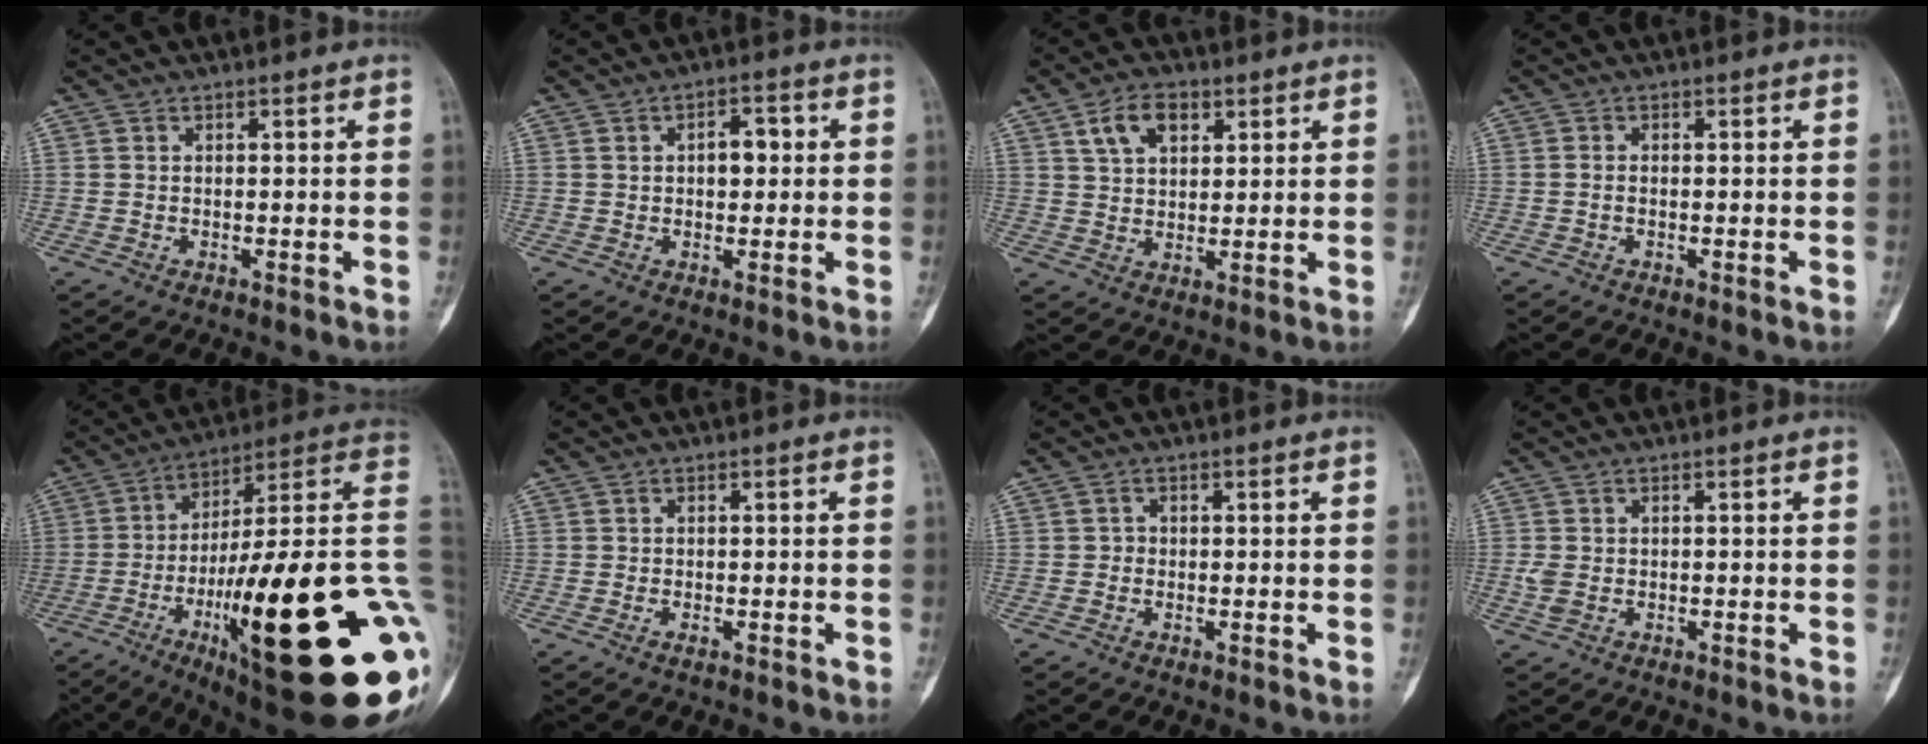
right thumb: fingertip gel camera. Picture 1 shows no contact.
{"total": 4.3, "force": [0.5, 2.7, 3.4], "torque": [-0.034, 0.009, 0.006]}
{"total": 7.4, "force": [3.6, 4.5, 4.6], "torque": [-0.061, -0.006, 0.065]}
{"total": 1.0, "force": [-0.3, 0.6, 0.7], "torque": [-0.013, 0.002, -0.007]}
{"total": 37.6, "force": [-9.8, 8.6, 35.3], "torque": [-0.430, 0.045, -0.152]}
{"total": 0.9, "force": [-0.4, 0.4, 0.7], "torque": [-0.012, 0.000, -0.008]}
{"total": 0.8, "force": [-0.2, 0.7, 0.2], "torque": [0.003, 0.004, -0.008]}
{"total": 2.0, "force": [-0.4, 1.4, 1.4], "torque": [-0.041, 0.003, -0.012]}